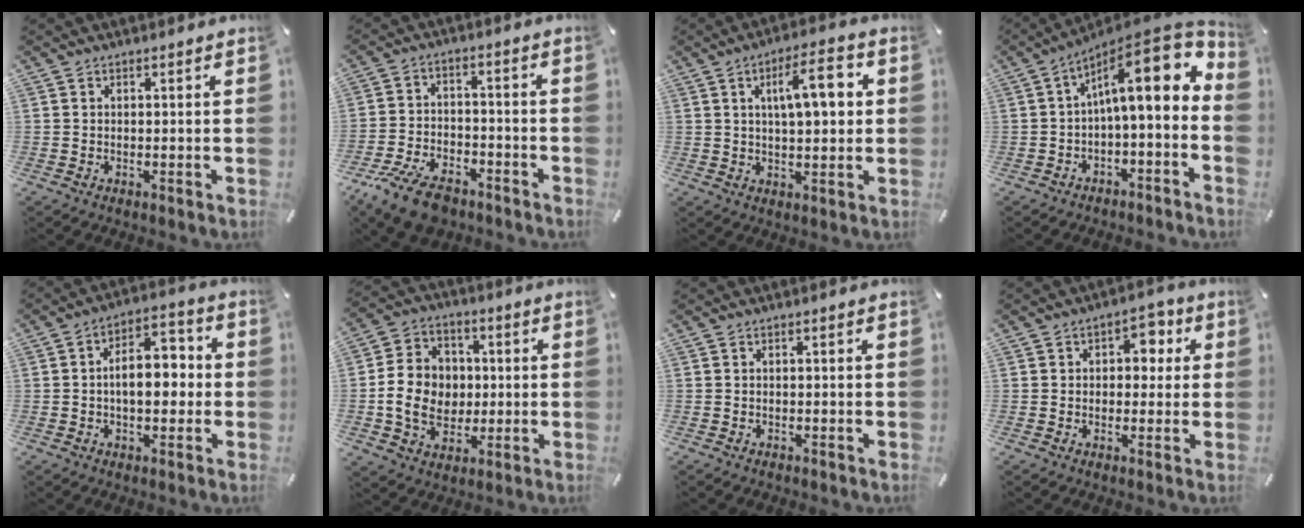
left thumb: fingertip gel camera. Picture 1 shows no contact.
{"total": 10.8, "force": [-7.8, 5.0, 5.5], "torque": [-0.099, 0.044, -0.142]}
{"total": 10.9, "force": [3.1, 4.0, 9.7], "torque": [-0.151, -0.004, 0.043]}
{"total": 15.5, "force": [5.1, 5.1, 13.7], "torque": [-0.199, -0.039, 0.083]}
{"total": 9.9, "force": [-0.8, 6.1, 7.7], "torque": [-0.097, 0.008, -0.018]}
{"total": 11.7, "force": [-0.9, 10.3, 5.5], "torque": [-0.115, 0.020, -0.012]}
{"total": 0.6, "force": [-0.4, 0.2, 0.3], "torque": [-0.006, -0.001, -0.008]}
{"total": 5.5, "force": [0.7, 4.3, 3.4], "torque": [-0.031, 0.001, 0.001]}